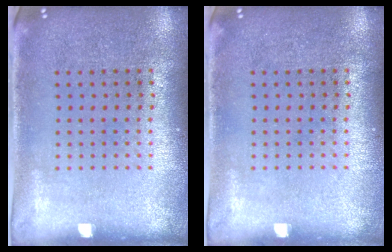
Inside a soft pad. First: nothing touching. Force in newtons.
{"total": 0.0}